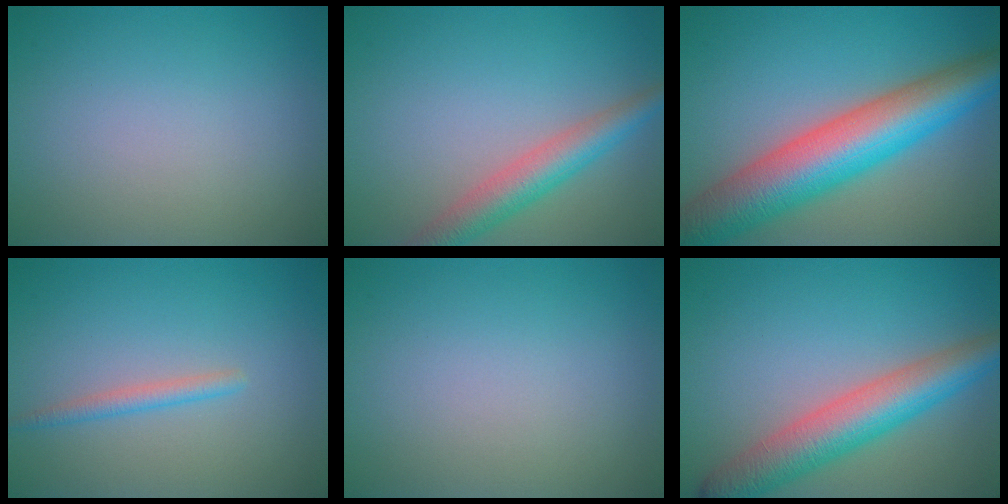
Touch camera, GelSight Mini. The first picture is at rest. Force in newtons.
{"total": 4.3, "press": 4.3, "slide": 0.2}
{"total": 11.2, "press": 11.2, "slide": 0.4}
{"total": 1.5, "press": 1.5, "slide": 0.1}
{"total": 0.0}
{"total": 6.9, "press": 6.9, "slide": 0.2}